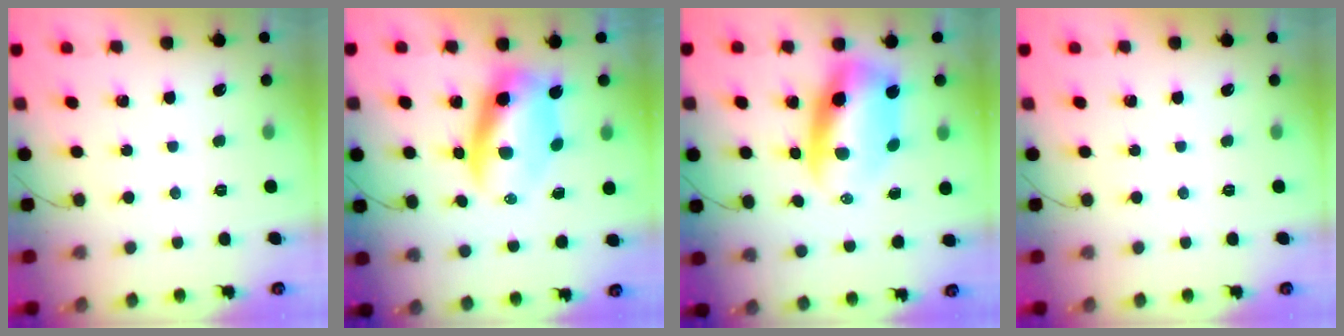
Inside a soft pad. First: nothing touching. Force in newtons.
{"total": 9.3, "press": 9.0, "slide": 2.3}
{"total": 9.6, "press": 9.3, "slide": 2.3}
{"total": 0.0}